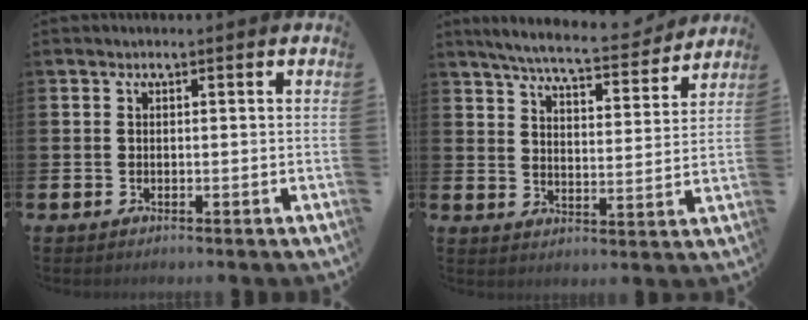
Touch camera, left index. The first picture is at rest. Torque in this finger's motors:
{"motor_torque": [1.06, -1.08, 0.20, 0.11]}